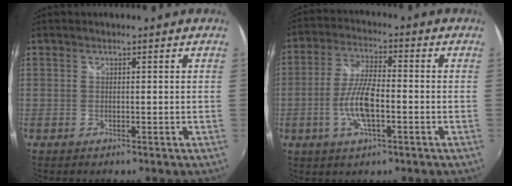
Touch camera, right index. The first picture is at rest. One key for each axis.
{"total": 8.9, "fx": -2.7, "fy": 2.6, "fz": 8.0, "tx": -0.166, "ty": 0.000, "tz": -0.054}